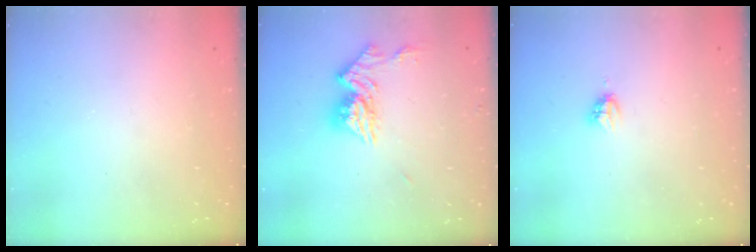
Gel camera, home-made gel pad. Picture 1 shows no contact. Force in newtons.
{"total": 11.7, "press": 11.7, "slide": 0.8}
{"total": 3.2, "press": 3.2, "slide": 0.4}